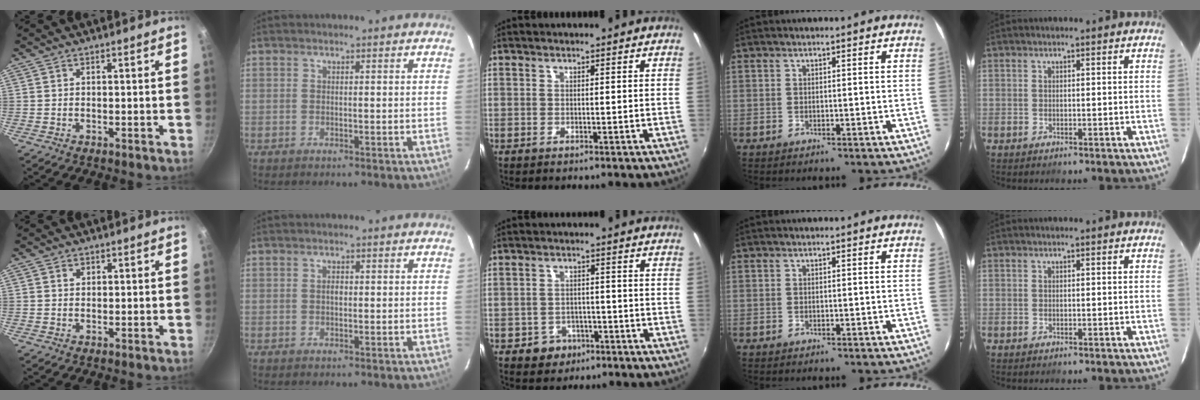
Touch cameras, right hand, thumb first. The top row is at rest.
{"thumb": {"total": 1.3, "force": [0.5, 1.0, 0.5], "torque": [-0.004, 0.001, 0.007]}, "index": {"total": 1.1, "force": [0.1, 0.8, 0.7], "torque": [-0.012, 0.005, 0.000]}, "middle": {"total": 5.1, "force": [-2.7, 4.2, 1.0], "torque": [-0.036, 0.008, -0.033]}}